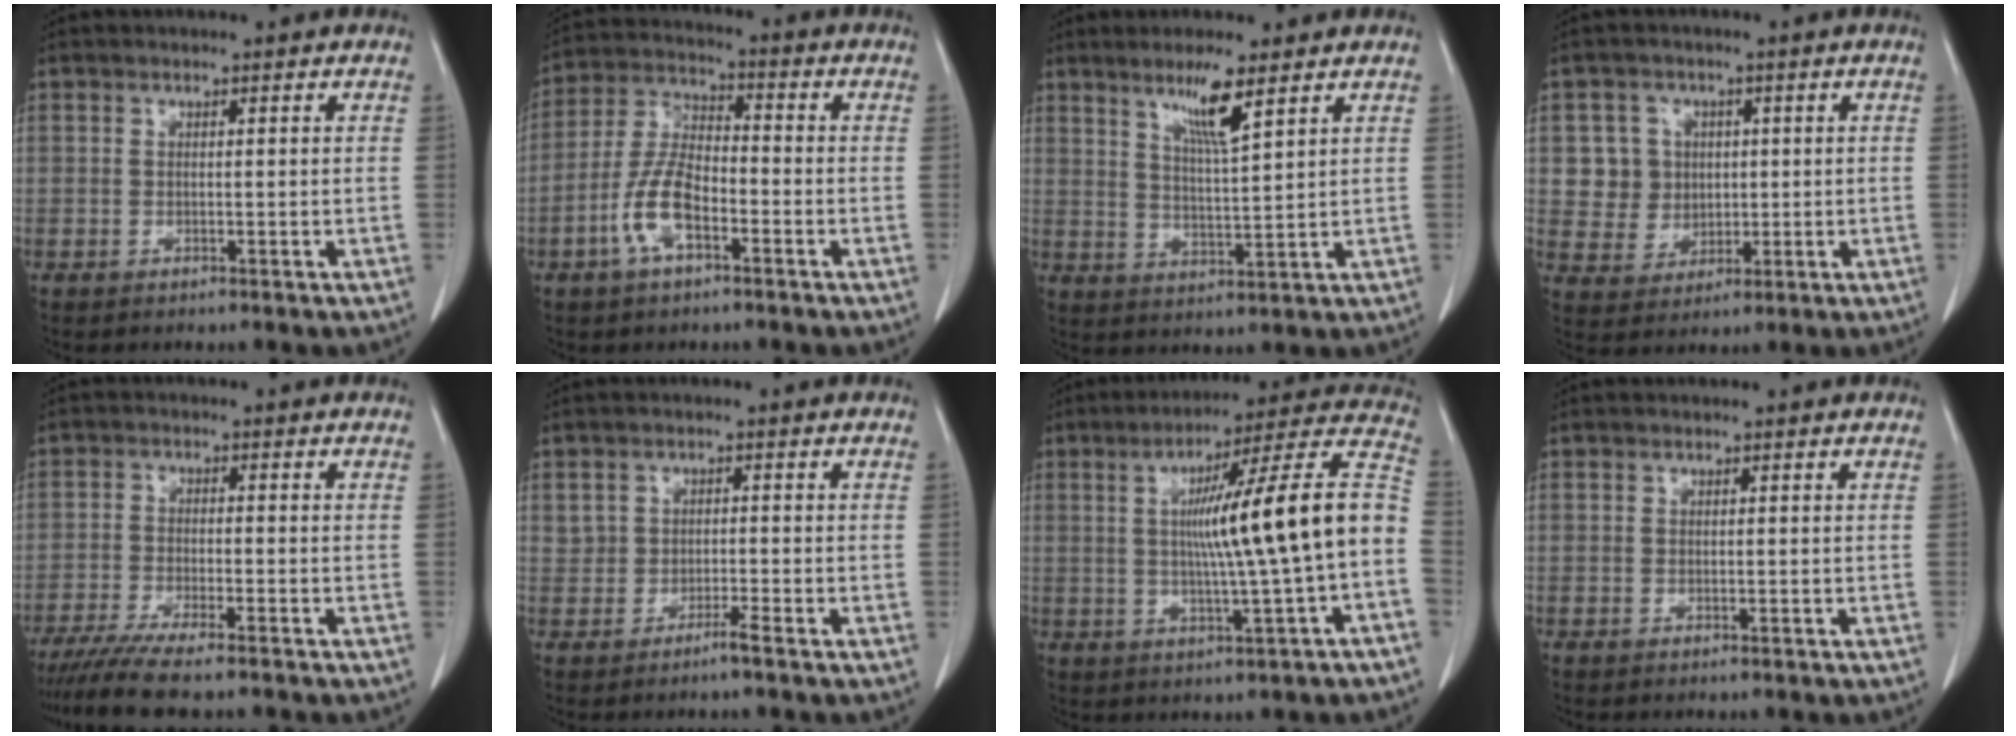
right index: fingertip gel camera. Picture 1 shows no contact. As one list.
[{"total": 8.7, "force": [-3.7, 3.5, 7.1], "torque": [-0.158, 0.010, -0.074]}, {"total": 6.2, "force": [3.8, -0.2, 4.9], "torque": [-0.090, -0.009, 0.072]}, {"total": 6.6, "force": [1.3, 6.4, 1.0], "torque": [-0.018, 0.017, 0.029]}, {"total": 7.8, "force": [-6.6, -0.1, 4.1], "torque": [-0.061, -0.020, -0.109]}, {"total": 1.4, "force": [-0.8, 0.5, 1.1], "torque": [-0.019, 0.003, -0.012]}, {"total": 17.5, "force": [-0.5, -0.5, 17.5], "torque": [-0.249, 0.027, -0.011]}, {"total": 0.0}]